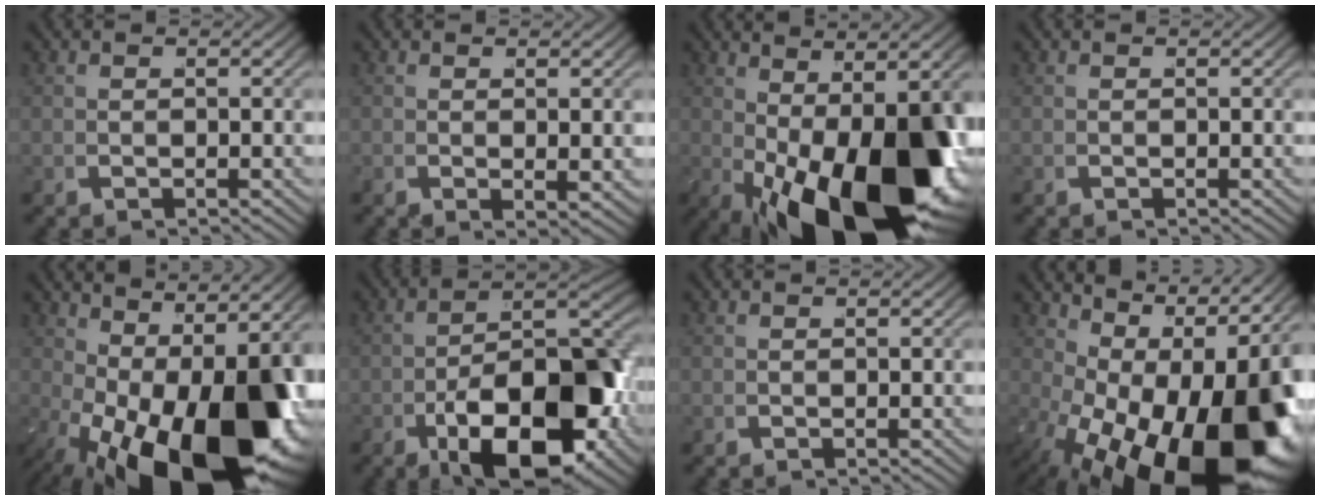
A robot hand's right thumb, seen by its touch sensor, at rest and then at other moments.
{"total": 1.2, "force": [0.5, 0.4, 1.1], "torque": [-0.014, -0.001, 0.009]}
{"total": 17.8, "force": [-3.4, 7.9, 15.6], "torque": [-0.256, -0.050, -0.016]}
{"total": 0.0}
{"total": 18.6, "force": [-3.1, 9.7, 15.5], "torque": [-0.268, -0.069, -0.004]}
{"total": 15.5, "force": [-3.1, 8.1, 12.8], "torque": [-0.212, -0.049, -0.028]}
{"total": 0.0}
{"total": 19.9, "force": [-2.2, 11.6, 16.1], "torque": [-0.285, -0.070, 0.005]}